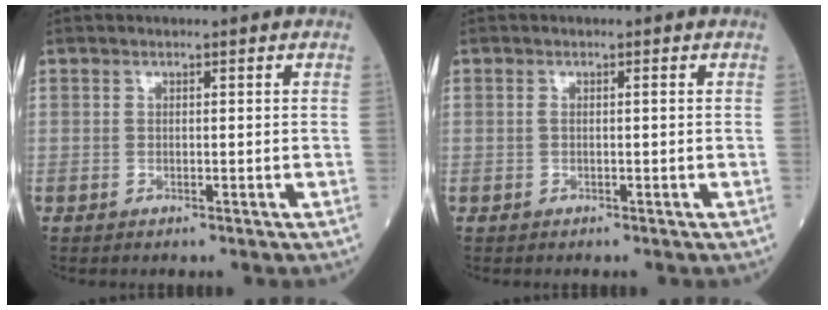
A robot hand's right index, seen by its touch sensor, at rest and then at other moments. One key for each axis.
{"total": 0.7, "fx": 0.0, "fy": 0.1, "fz": 0.7, "tx": -0.015, "ty": 0.001, "tz": 0.001}